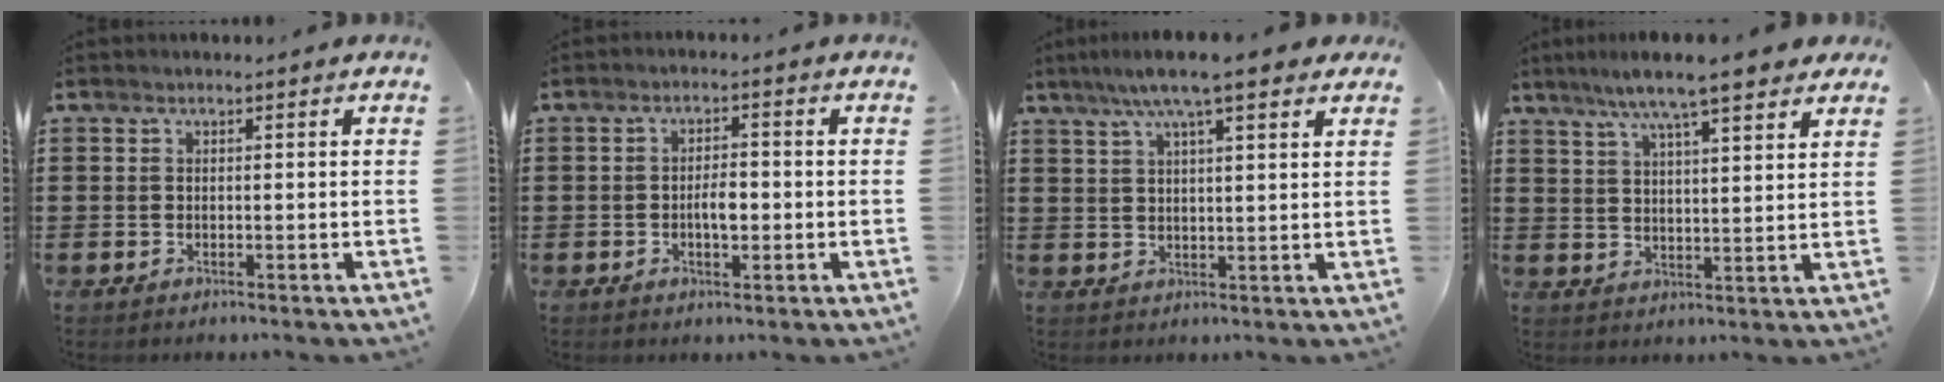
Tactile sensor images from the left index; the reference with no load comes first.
{"total": 3.4, "force": [-0.5, 1.4, 3.0], "torque": [-0.049, 0.002, -0.013]}
{"total": 8.2, "force": [6.1, 1.2, 5.4], "torque": [-0.111, -0.006, 0.106]}
{"total": 8.2, "force": [6.7, 0.8, 4.8], "torque": [-0.112, -0.012, 0.117]}